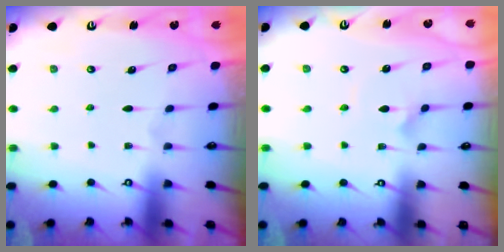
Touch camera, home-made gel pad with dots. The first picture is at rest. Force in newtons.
{"total": 2.4, "press": 2.4, "slide": 0.2}